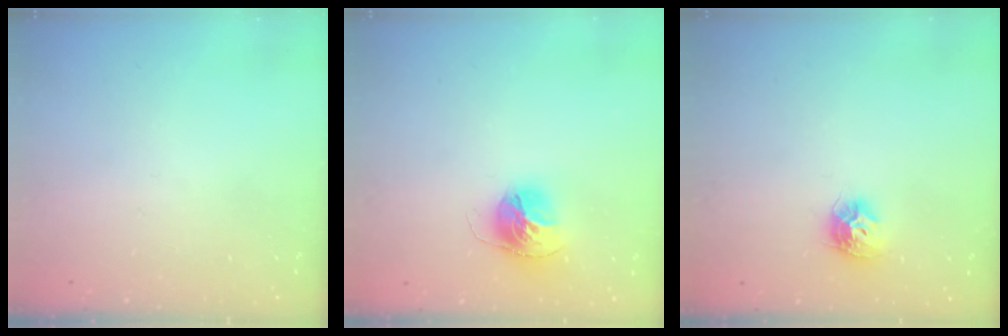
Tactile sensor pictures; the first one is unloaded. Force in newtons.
{"total": 13.9, "press": 13.8, "slide": 1.4}
{"total": 9.3, "press": 9.3, "slide": 0.3}